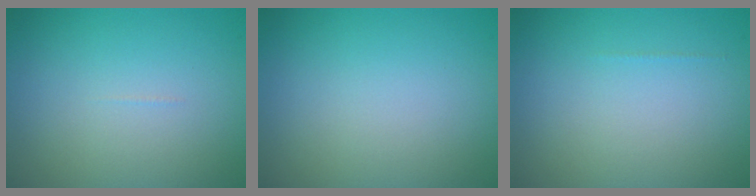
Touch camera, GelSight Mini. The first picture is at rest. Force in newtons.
{"total": 0.0}
{"total": 0.0}